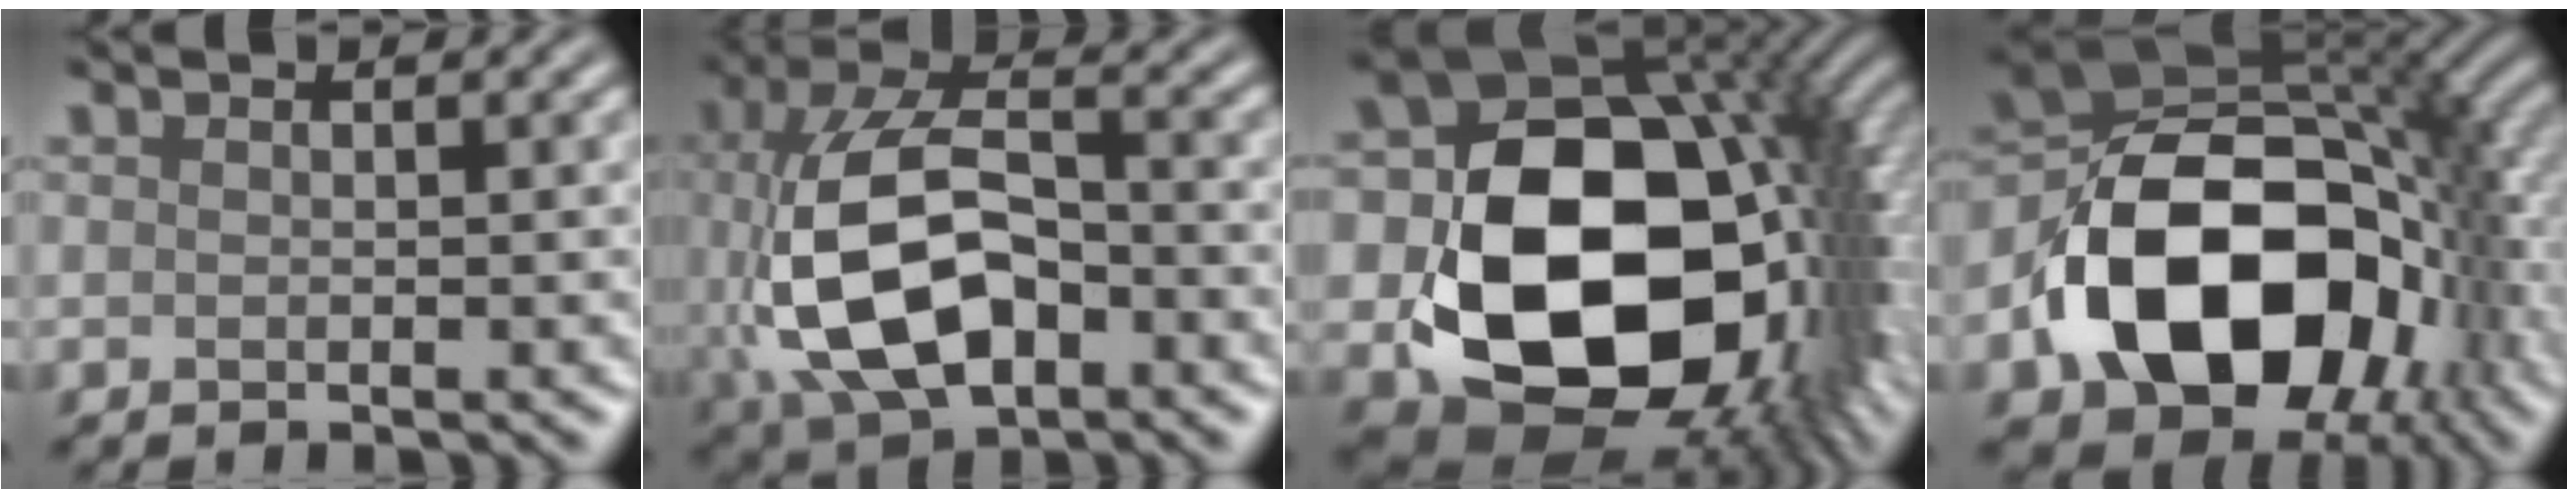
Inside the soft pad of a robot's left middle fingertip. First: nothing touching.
{"total": 10.2, "force": [-1.6, 5.9, 8.2], "torque": [-0.180, -0.007, -0.026]}
{"total": 19.5, "force": [-1.2, 13.9, 13.7], "torque": [-0.246, -0.052, 0.026]}
{"total": 16.6, "force": [-4.4, 10.9, 11.6], "torque": [-0.201, -0.010, -0.079]}